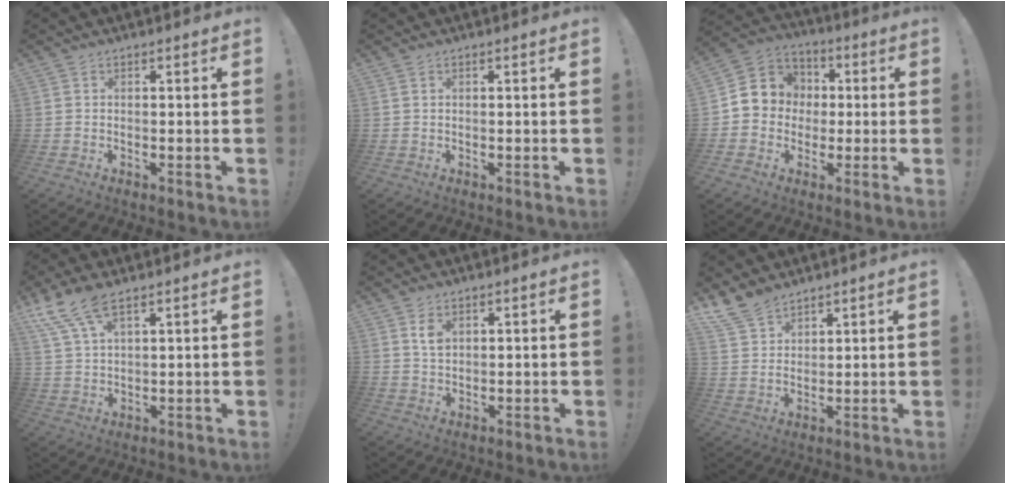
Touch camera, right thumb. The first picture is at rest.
{"total": 0.0}
{"total": 9.4, "force": [-0.3, 9.0, 2.5], "torque": [-0.026, 0.010, 0.005]}
{"total": 9.2, "force": [6.7, 3.2, 5.5], "torque": [-0.115, -0.022, 0.130]}
{"total": 4.1, "force": [2.0, 2.6, 2.4], "torque": [-0.023, -0.011, 0.030]}
{"total": 8.8, "force": [7.3, 4.2, 2.6], "torque": [-0.063, -0.038, 0.148]}